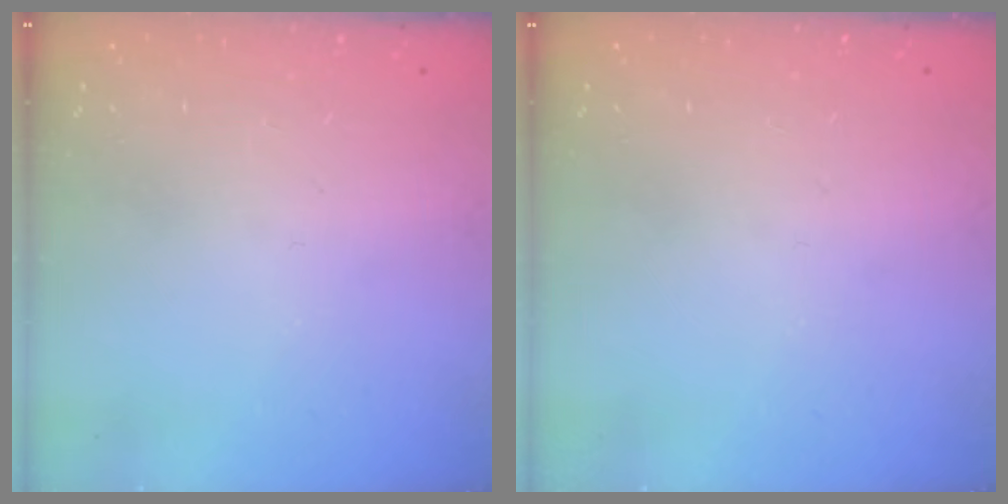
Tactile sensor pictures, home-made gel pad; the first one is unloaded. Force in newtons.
{"total": 0.0}